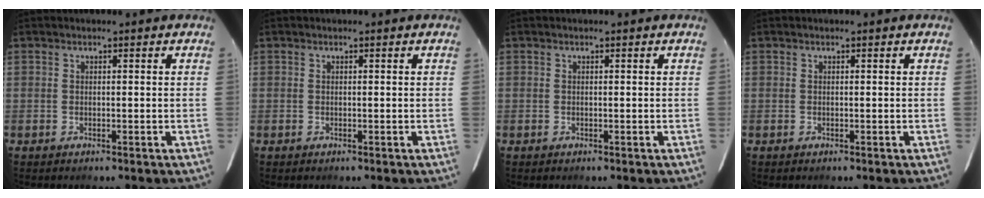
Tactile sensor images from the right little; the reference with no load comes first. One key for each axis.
{"total": 0.0}
{"total": 0.0}
{"total": 0.0}